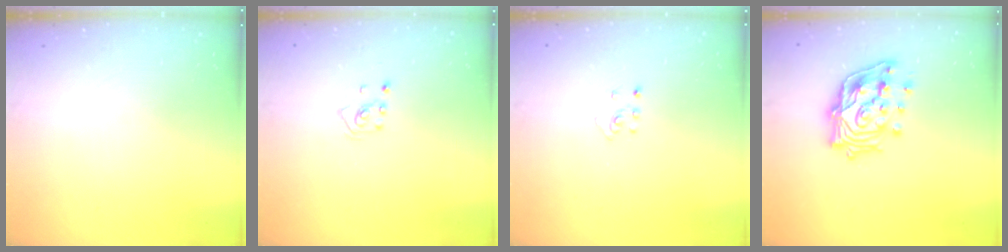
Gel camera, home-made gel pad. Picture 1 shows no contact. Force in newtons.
{"total": 2.2, "press": 2.2, "slide": 0.6}
{"total": 2.7, "press": 2.7, "slide": 0.5}
{"total": 18.3, "press": 18.1, "slide": 2.4}